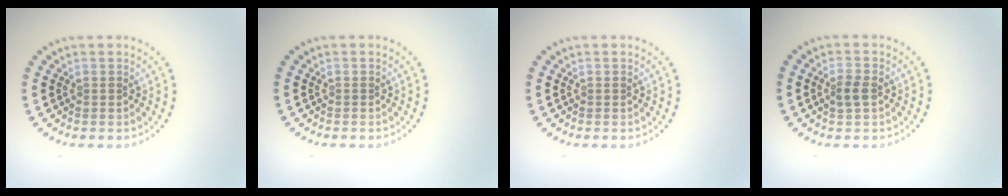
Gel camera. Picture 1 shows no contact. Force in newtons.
{"total": 0.0}
{"total": 0.0}
{"total": 1.7, "press": 1.7, "slide": 0.2}